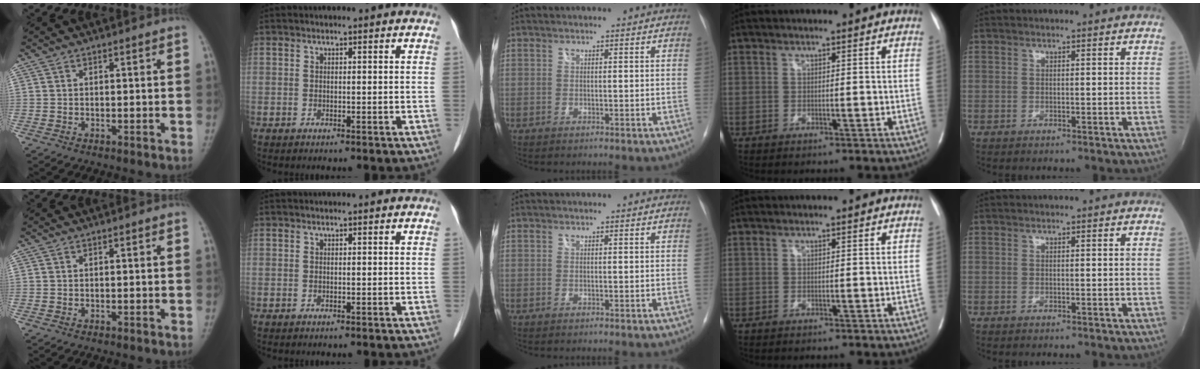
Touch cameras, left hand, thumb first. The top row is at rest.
{}